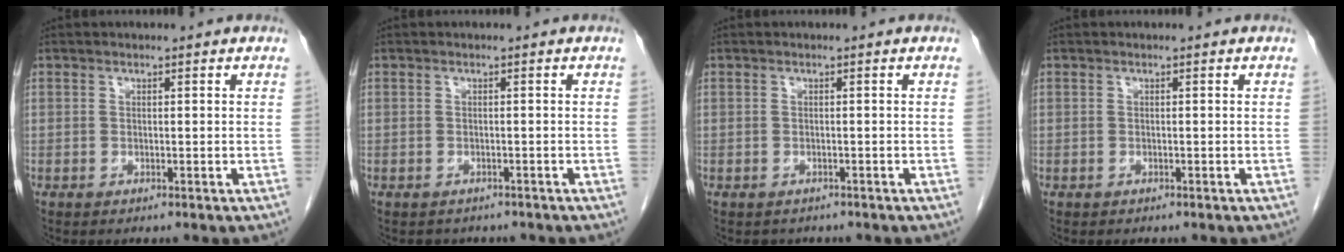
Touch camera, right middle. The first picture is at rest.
{"total": 2.8, "force": [-2.4, 1.3, 0.3], "torque": [-0.011, 0.000, -0.031]}
{"total": 1.7, "force": [-1.5, 0.9, 0.1], "torque": [-0.010, -0.002, -0.019]}
{"total": 0.0}